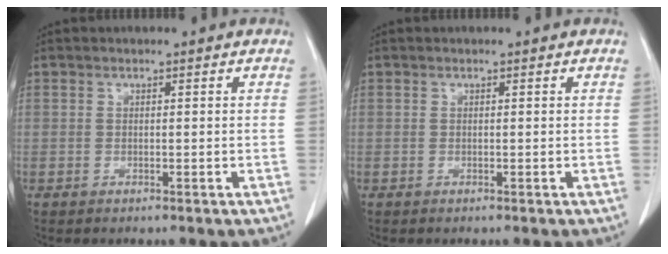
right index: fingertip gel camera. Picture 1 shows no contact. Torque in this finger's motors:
{"motor_torque": [0.00, 0.00, 0.01, 0.00]}